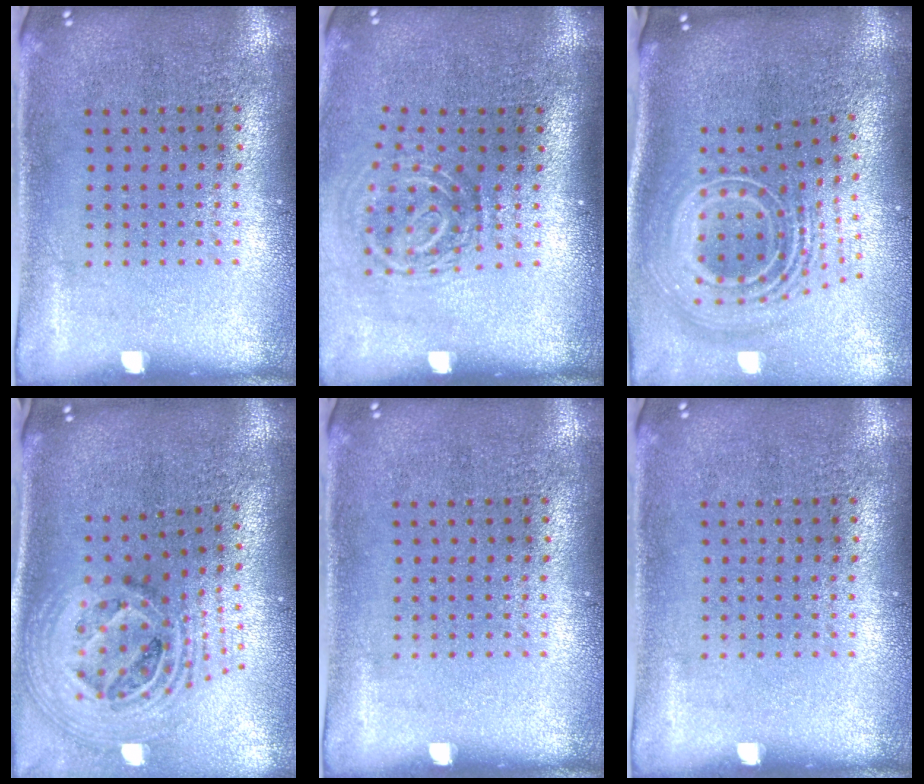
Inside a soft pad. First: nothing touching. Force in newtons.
{"total": 1.8, "press": 1.2, "slide": 1.3}
{"total": 2.9, "press": 1.9, "slide": 2.2}
{"total": 2.8, "press": 1.9, "slide": 2.0}
{"total": 0.0}
{"total": 0.0}